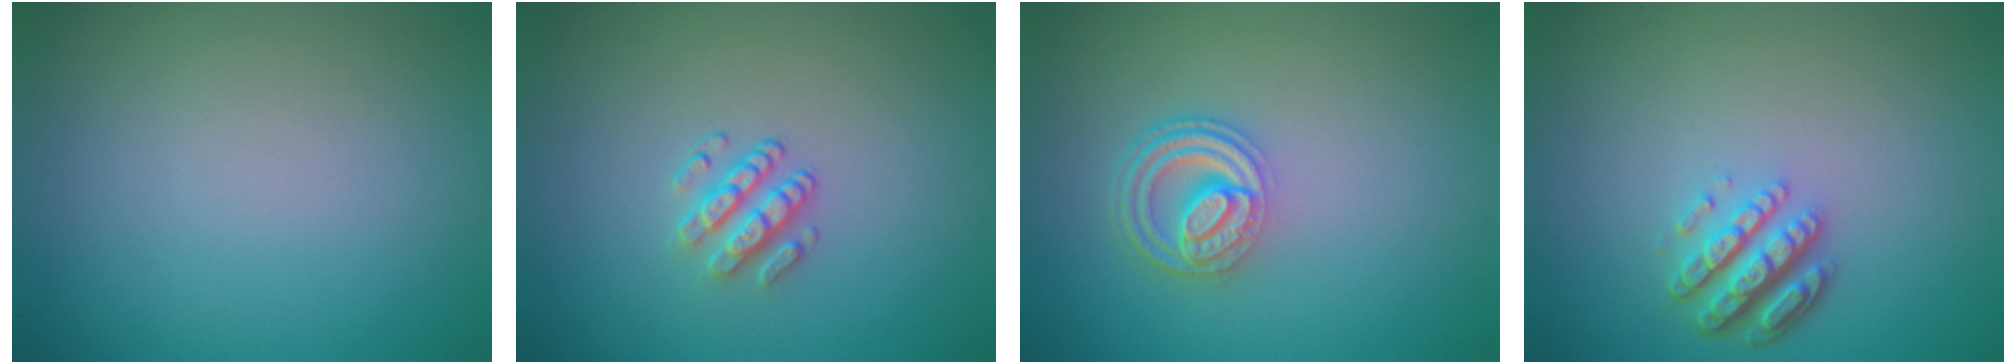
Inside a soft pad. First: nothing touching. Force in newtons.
{"total": 2.0, "press": 1.6, "slide": 1.3}
{"total": 4.3, "press": 3.3, "slide": 2.8}
{"total": 4.0, "press": 3.1, "slide": 2.5}